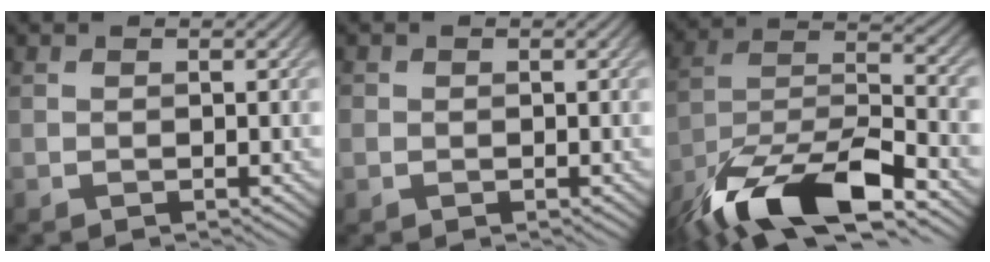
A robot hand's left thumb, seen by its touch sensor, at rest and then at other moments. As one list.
[{"total": 0.9, "force": [-0.2, 0.8, 0.1], "torque": [0.002, -0.004, -0.004]}, {"total": 16.3, "force": [-11.2, 5.1, 10.7], "torque": [-0.217, -0.014, -0.214]}]